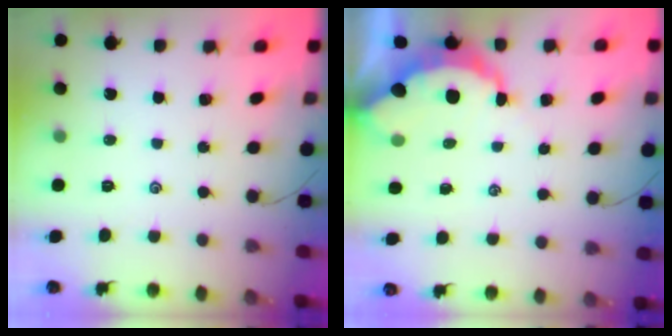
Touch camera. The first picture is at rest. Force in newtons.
{"total": 6.2, "press": 6.1, "slide": 0.6}